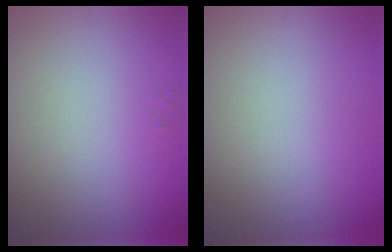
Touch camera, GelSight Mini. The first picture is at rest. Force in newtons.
{"total": 0.0}